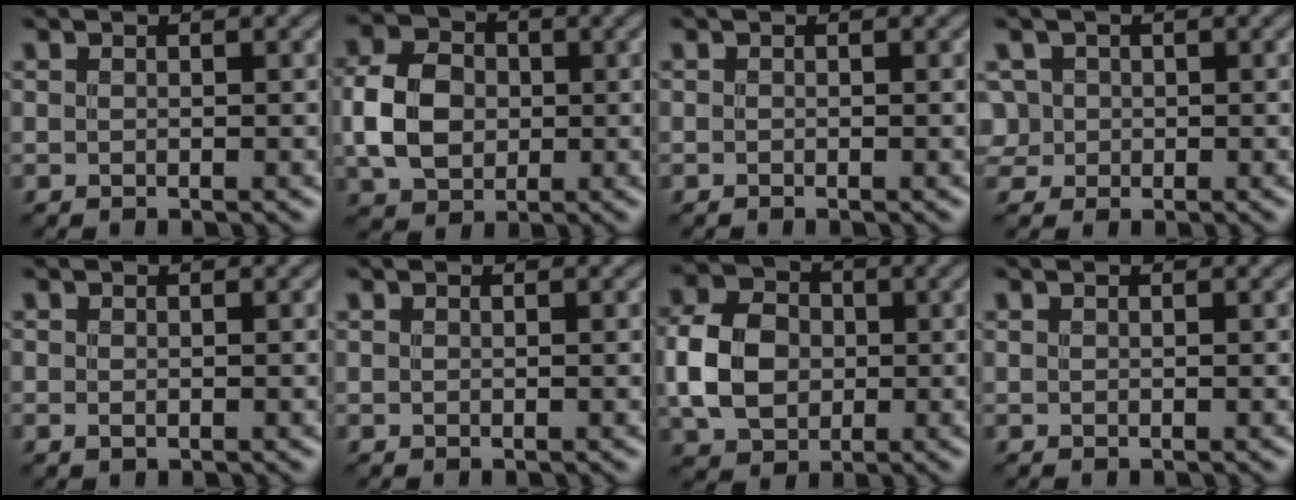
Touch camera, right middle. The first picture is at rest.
{"total": 6.4, "force": [-0.2, 5.0, 4.0], "torque": [-0.091, 0.007, -0.012]}
{"total": 0.0}
{"total": 2.7, "force": [0.1, 2.6, 0.8], "torque": [-0.015, 0.020, 0.000]}
{"total": 0.7, "force": [-0.2, 0.5, 0.5], "torque": [-0.011, -0.003, -0.003]}
{"total": 0.0}
{"total": 7.2, "force": [-0.3, 5.7, 4.3], "torque": [-0.101, 0.008, -0.016]}
{"total": 0.0}